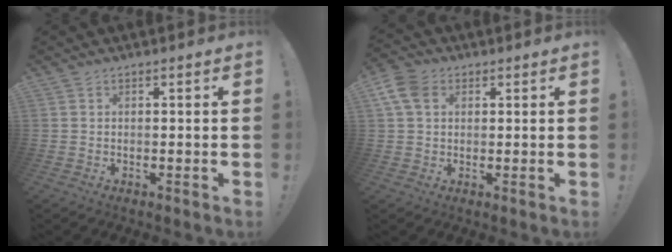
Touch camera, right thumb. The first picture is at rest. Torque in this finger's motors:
{"motor_torque": [-0.08, 0.20, 0.57, -0.42, 0.00]}